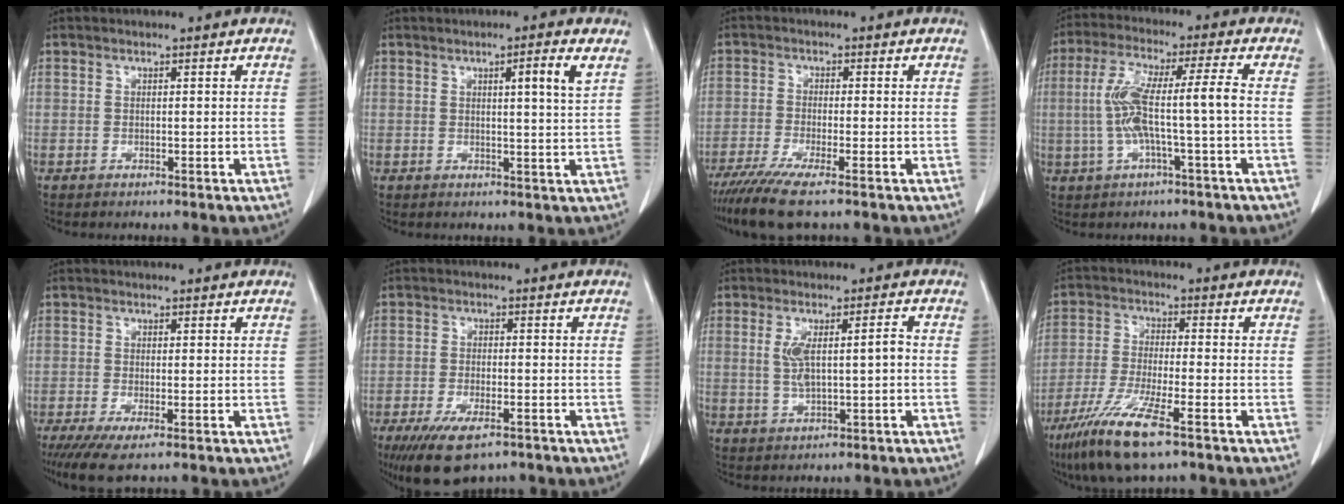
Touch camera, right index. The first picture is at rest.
{"total": 4.2, "force": [1.8, -0.5, 3.7], "torque": [-0.057, -0.005, 0.025]}
{"total": 7.1, "force": [-5.3, -0.1, 4.8], "torque": [-0.082, -0.020, -0.094]}
{"total": 9.5, "force": [-1.1, 0.0, 9.5], "torque": [-0.193, 0.025, -0.021]}
{"total": 4.2, "force": [-2.5, 0.6, 3.4], "torque": [-0.057, -0.013, -0.043]}
{"total": 9.3, "force": [-6.2, 3.0, 6.3], "torque": [-0.109, -0.016, -0.099]}
{"total": 5.6, "force": [0.1, 1.2, 5.5], "torque": [-0.107, 0.012, 0.007]}
{"total": 10.9, "force": [-6.6, 0.9, 8.6], "torque": [-0.176, -0.028, -0.122]}